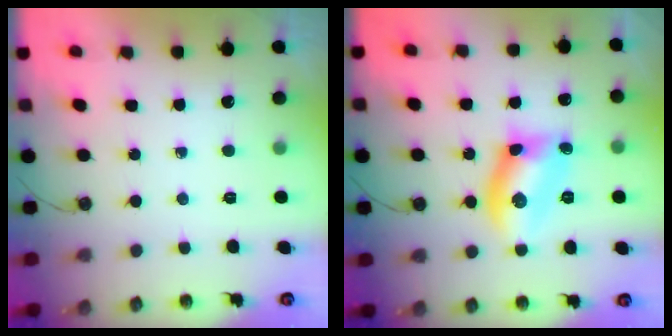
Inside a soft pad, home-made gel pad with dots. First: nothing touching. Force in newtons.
{"total": 12.1, "press": 11.6, "slide": 3.4}